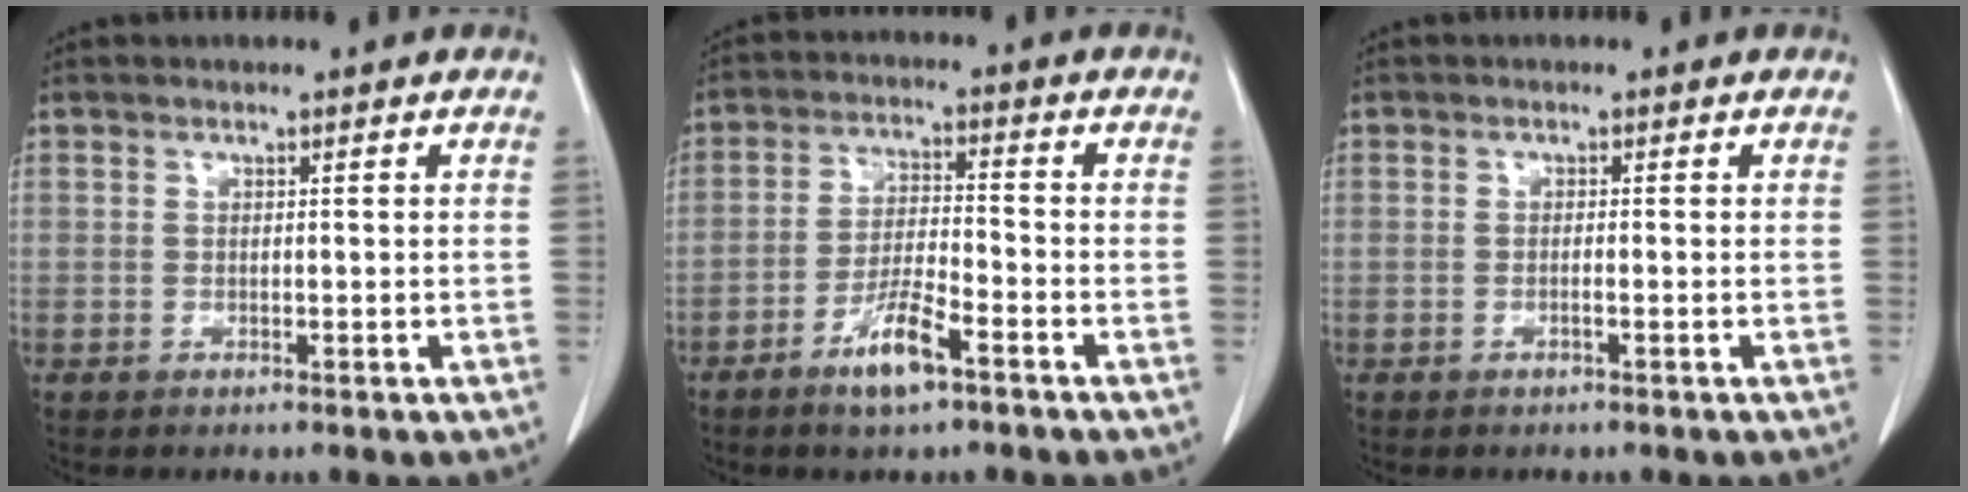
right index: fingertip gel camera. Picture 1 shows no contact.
{"total": 7.0, "force": [-4.3, 1.1, 5.4], "torque": [-0.108, -0.005, -0.079]}
{"total": 0.7, "force": [-0.3, 0.0, 0.6], "torque": [-0.011, 0.001, -0.005]}